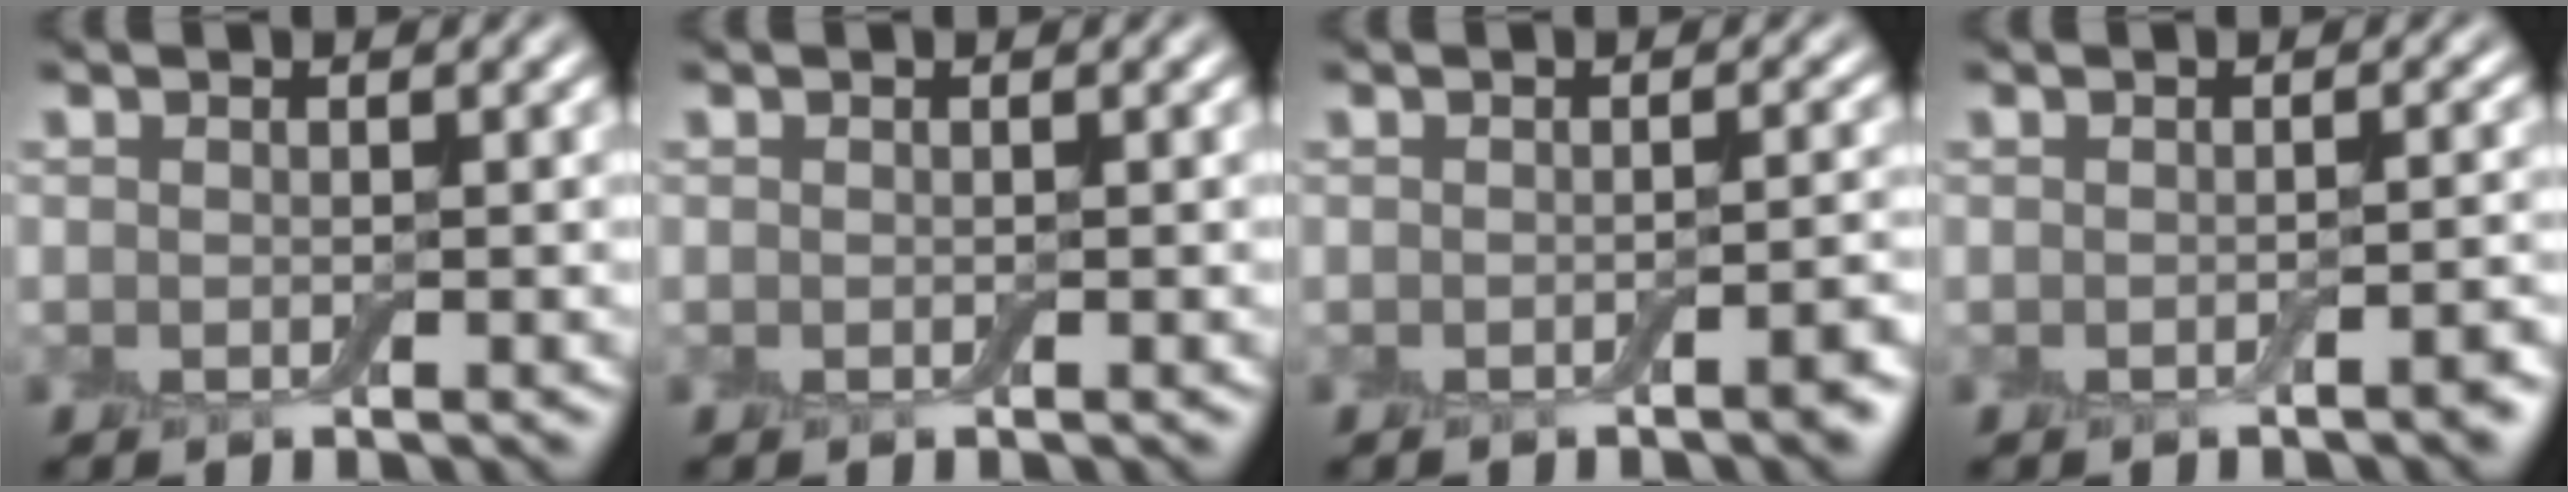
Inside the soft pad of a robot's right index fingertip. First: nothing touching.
{"total": 0.0}
{"total": 1.9, "force": [-1.0, 0.5, 1.5], "torque": [-0.017, 0.002, -0.014]}
{"total": 1.3, "force": [-0.7, 0.3, 1.0], "torque": [-0.013, 0.001, -0.010]}